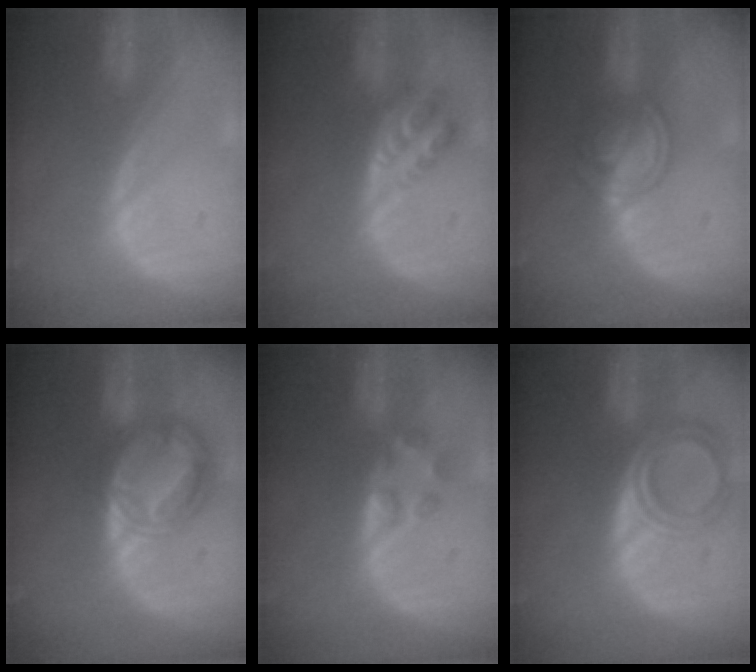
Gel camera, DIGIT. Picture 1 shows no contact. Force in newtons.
{"total": 4.6, "press": 3.8, "slide": 2.5}
{"total": 6.2, "press": 5.4, "slide": 3.1}
{"total": 8.8, "press": 8.7, "slide": 0.8}
{"total": 2.9, "press": 2.9, "slide": 0.3}
{"total": 6.5, "press": 5.9, "slide": 2.8}